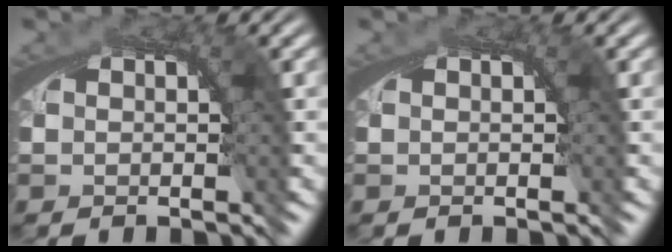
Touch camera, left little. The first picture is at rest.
{"total": 0.0}